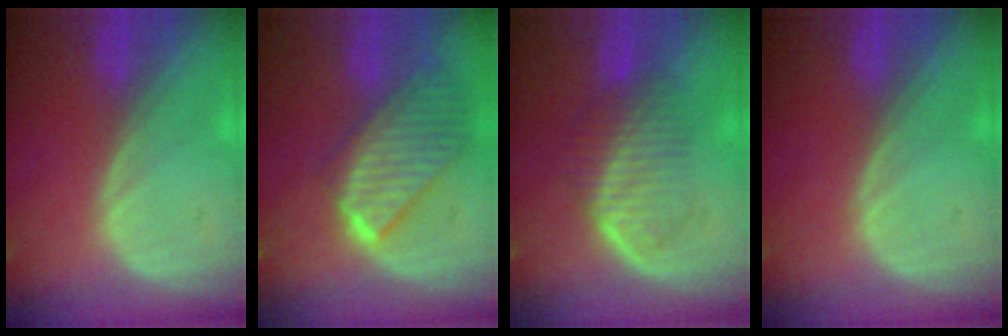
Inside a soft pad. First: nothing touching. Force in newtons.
{"total": 9.7, "press": 8.5, "slide": 4.8}
{"total": 6.3, "press": 6.2, "slide": 1.1}
{"total": 0.0}